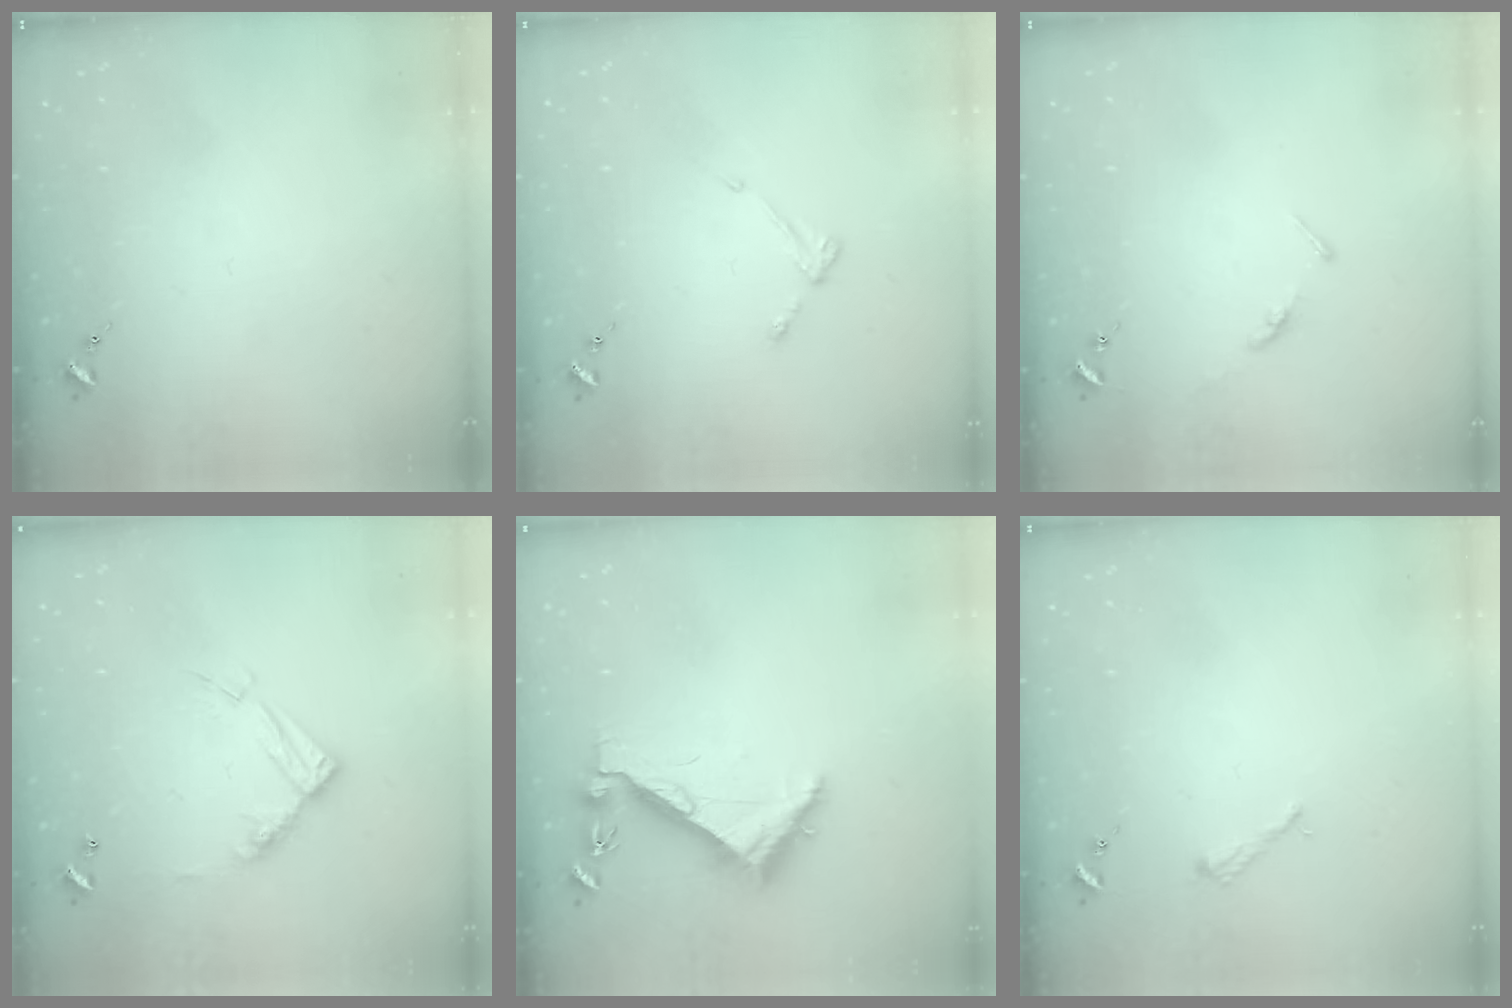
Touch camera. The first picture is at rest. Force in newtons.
{"total": 3.7, "press": 3.7, "slide": 0.5}
{"total": 3.4, "press": 3.4, "slide": 0.3}
{"total": 12.2, "press": 12.1, "slide": 0.9}
{"total": 6.3, "press": 6.2, "slide": 0.7}
{"total": 2.2, "press": 2.2, "slide": 0.3}